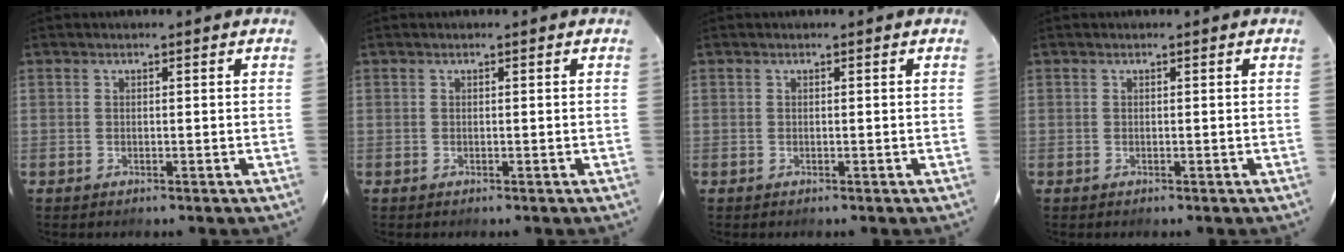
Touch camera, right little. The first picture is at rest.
{"total": 0.0}
{"total": 0.0}
{"total": 0.0}